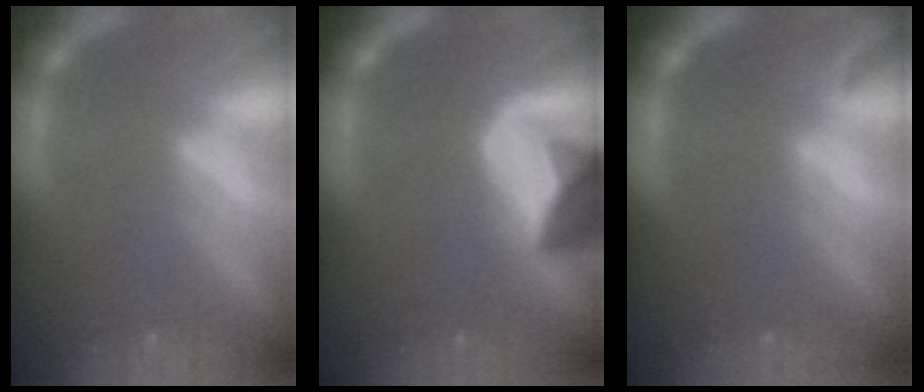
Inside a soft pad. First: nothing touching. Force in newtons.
{"total": 8.9}
{"total": 1.4}